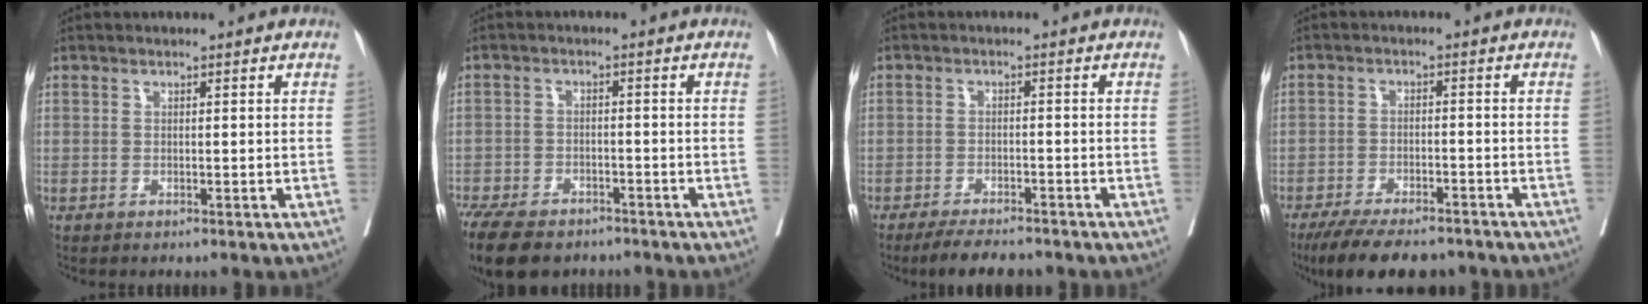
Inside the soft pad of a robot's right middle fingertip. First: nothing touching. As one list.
[{"total": 13.5, "force": [-10.0, 6.2, 6.4], "torque": [-0.154, -0.020, -0.153]}, {"total": 5.8, "force": [-5.1, 1.3, 2.4], "torque": [-0.039, -0.012, -0.082]}, {"total": 11.8, "force": [-9.9, 3.5, 5.4], "torque": [-0.086, -0.009, -0.148]}]